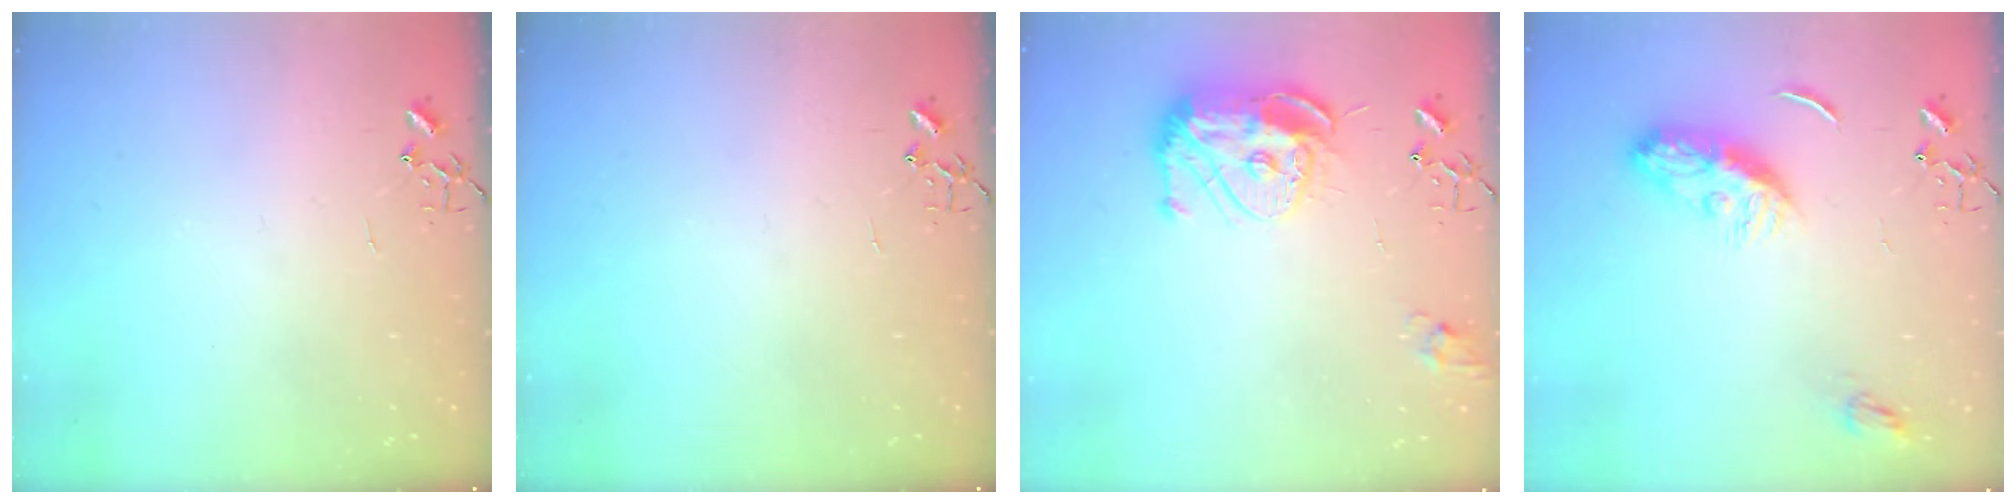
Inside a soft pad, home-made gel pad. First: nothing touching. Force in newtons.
{"total": 0.0}
{"total": 13.5, "press": 13.4, "slide": 1.2}
{"total": 10.6, "press": 10.5, "slide": 0.7}